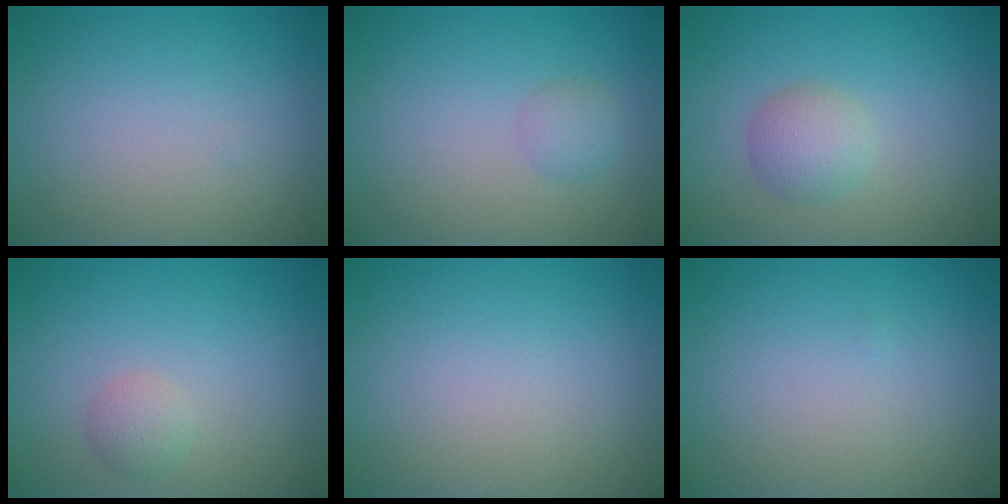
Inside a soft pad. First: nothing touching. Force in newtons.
{"total": 1.4, "press": 1.4, "slide": 0.0}
{"total": 2.5, "press": 2.4, "slide": 0.2}
{"total": 1.4, "press": 1.4, "slide": 0.0}
{"total": 0.0}
{"total": 0.0}